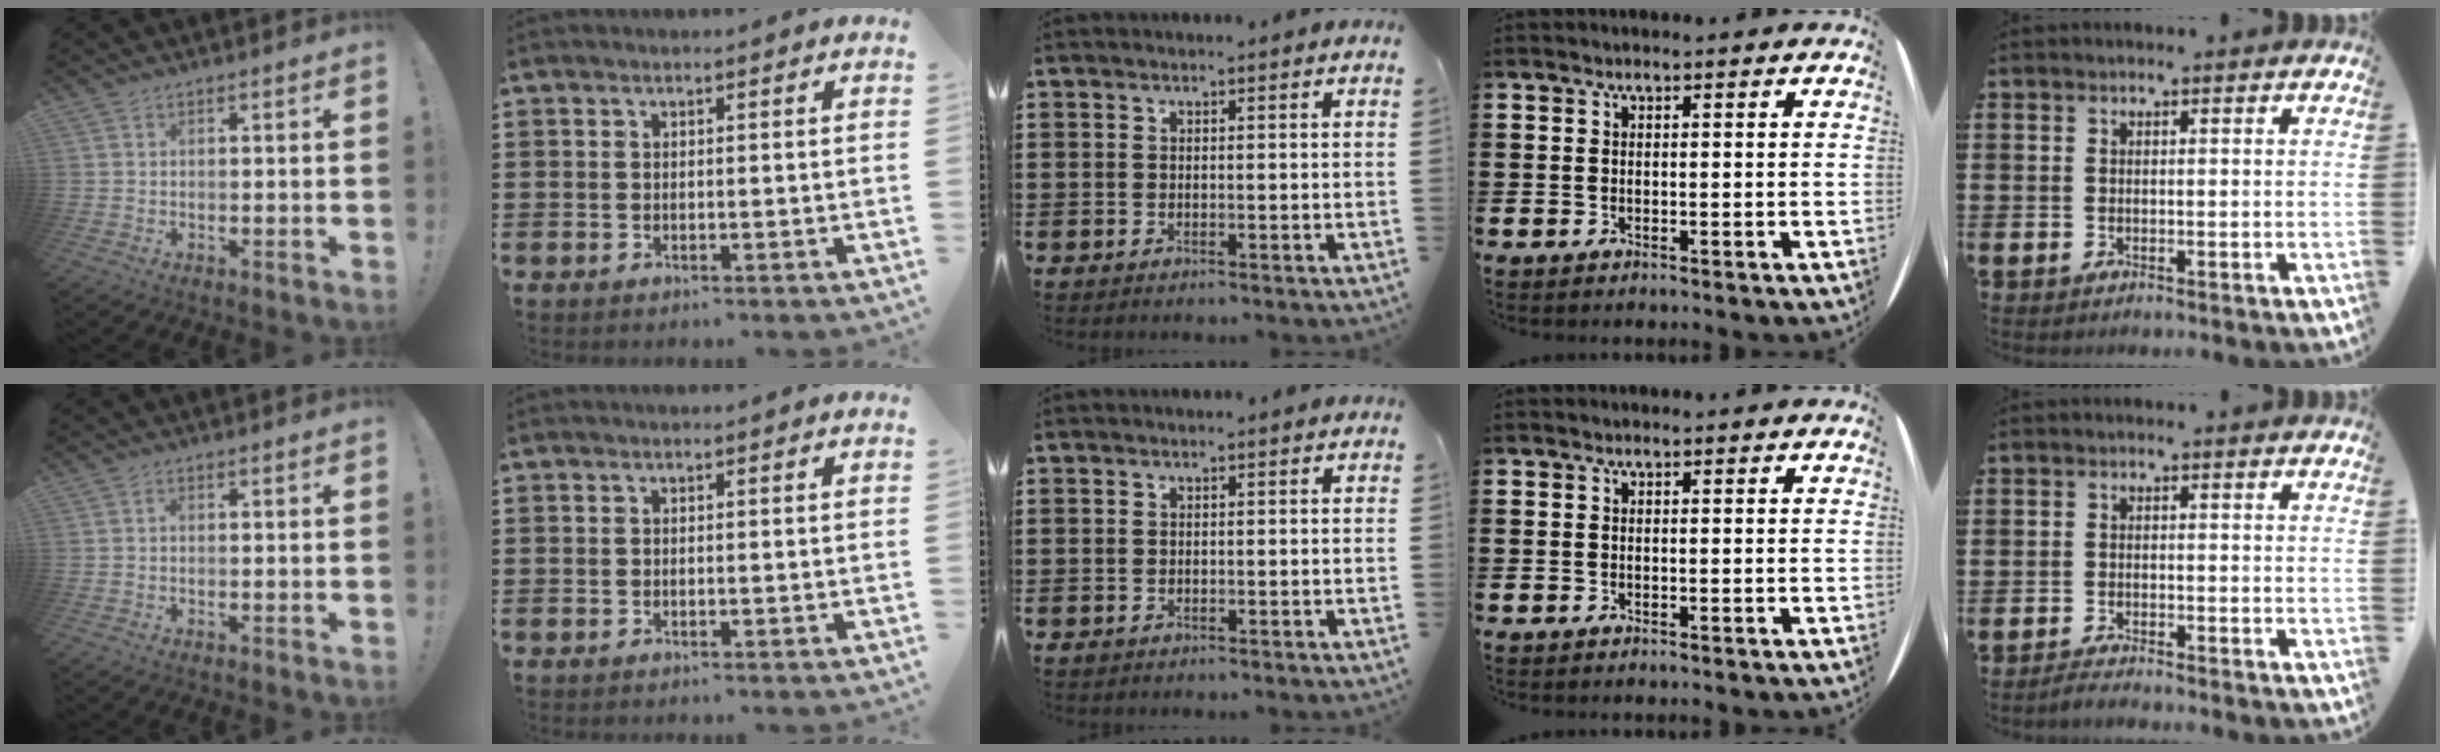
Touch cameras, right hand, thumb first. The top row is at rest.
{"thumb": {"total": 0.6, "force": [-0.3, 0.4, 0.3], "torque": [-0.007, 0.002, -0.006]}, "little": {"total": 1.4, "force": [-1.4, 0.0, 0.4], "torque": [-0.009, 0.001, -0.027]}}